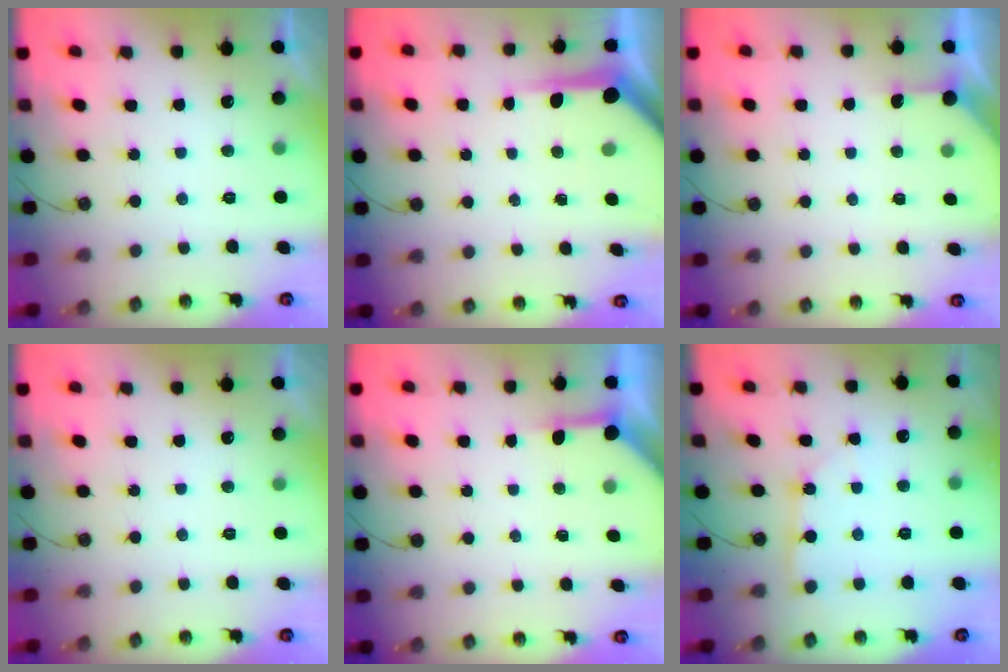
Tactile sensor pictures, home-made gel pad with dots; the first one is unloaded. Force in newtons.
{"total": 6.8, "press": 6.8, "slide": 0.5}
{"total": 2.4, "press": 2.4, "slide": 0.3}
{"total": 0.0}
{"total": 3.9, "press": 3.9, "slide": 0.5}
{"total": 2.6, "press": 2.6, "slide": 0.0}